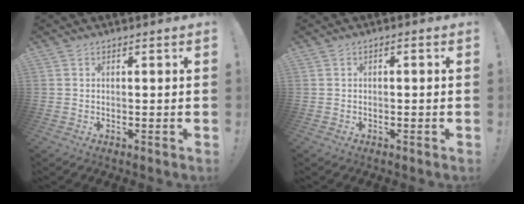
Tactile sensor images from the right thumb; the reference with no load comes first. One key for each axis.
{"total": 1.1, "fx": -1.0, "fy": 0.2, "fz": 0.5, "tx": -0.012, "ty": 0.005, "tz": -0.017}